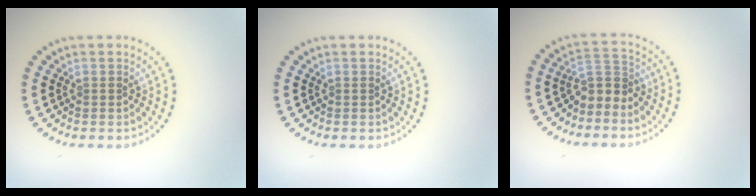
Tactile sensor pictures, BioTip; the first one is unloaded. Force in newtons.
{"total": 0.0}
{"total": 2.6, "press": 2.0, "slide": 1.8}